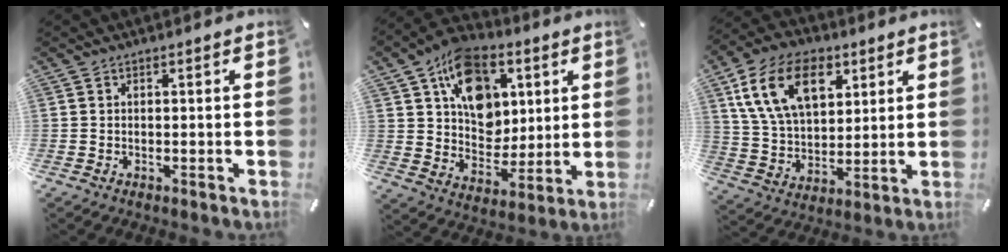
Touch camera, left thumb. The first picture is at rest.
{"total": 14.9, "force": [6.3, 11.6, 7.0], "torque": [-0.114, -0.031, 0.120]}
{"total": 16.4, "force": [6.9, 10.8, 10.3], "torque": [-0.205, -0.007, 0.126]}